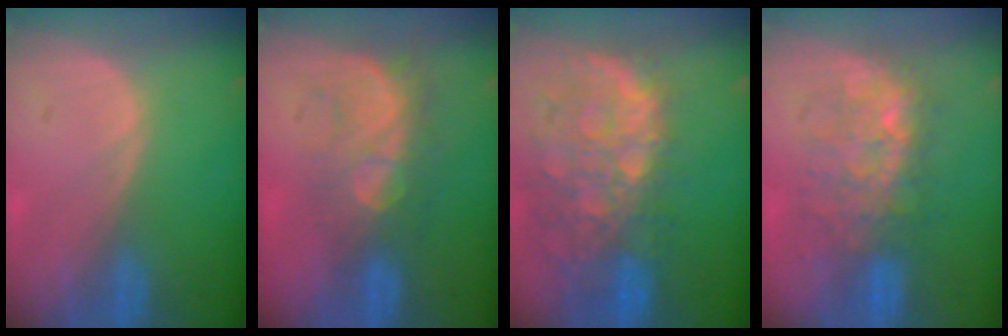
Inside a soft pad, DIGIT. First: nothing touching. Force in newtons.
{"total": 8.9, "press": 7.6, "slide": 4.6}
{"total": 12.8, "press": 10.5, "slide": 7.3}
{"total": 8.5, "press": 8.5, "slide": 0.3}